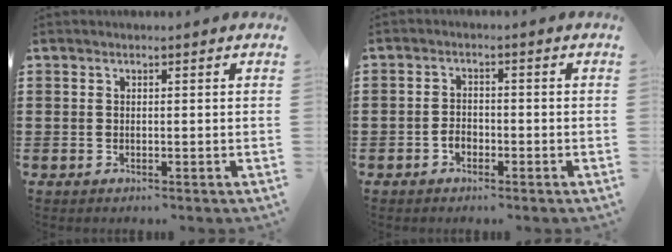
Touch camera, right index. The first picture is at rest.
{"total": 1.8, "force": [-1.1, 1.1, 1.0], "torque": [-0.022, 0.002, -0.022]}